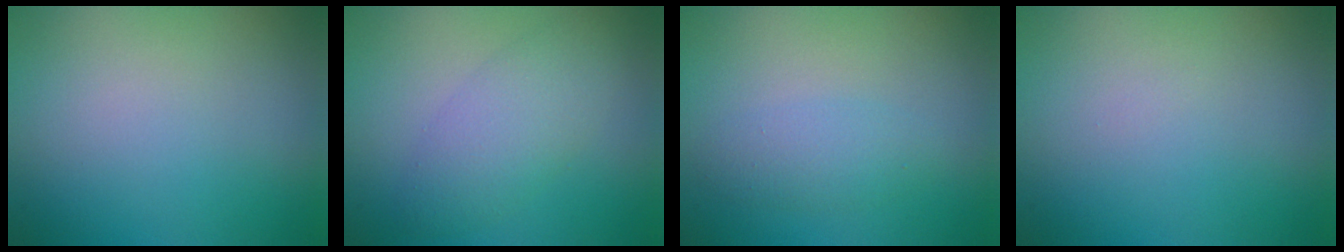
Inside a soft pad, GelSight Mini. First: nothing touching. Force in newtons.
{"total": 3.8, "press": 3.8, "slide": 0.1}
{"total": 1.8, "press": 1.8, "slide": 0.0}
{"total": 0.0}